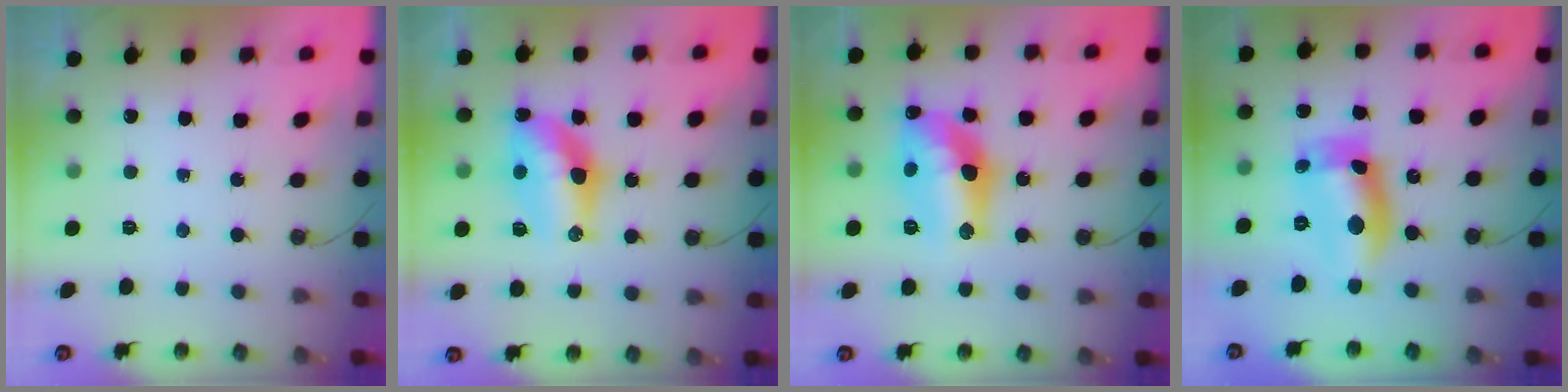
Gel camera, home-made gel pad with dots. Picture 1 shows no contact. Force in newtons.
{"total": 12.2, "press": 12.1, "slide": 1.2}
{"total": 14.9, "press": 14.9, "slide": 1.1}
{"total": 12.9, "press": 12.8, "slide": 1.0}